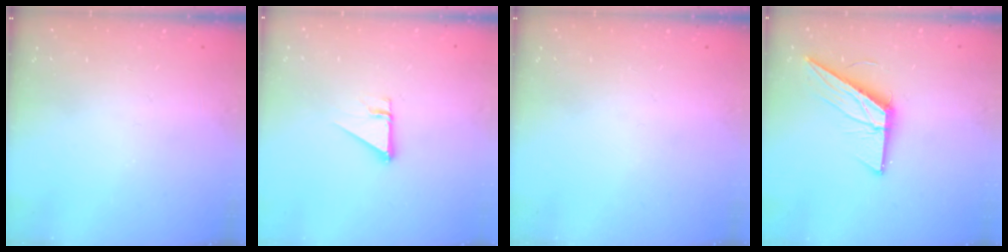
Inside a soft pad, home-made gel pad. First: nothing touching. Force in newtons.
{"total": 2.7, "press": 2.7, "slide": 0.2}
{"total": 0.0}
{"total": 12.7, "press": 12.7, "slide": 0.6}